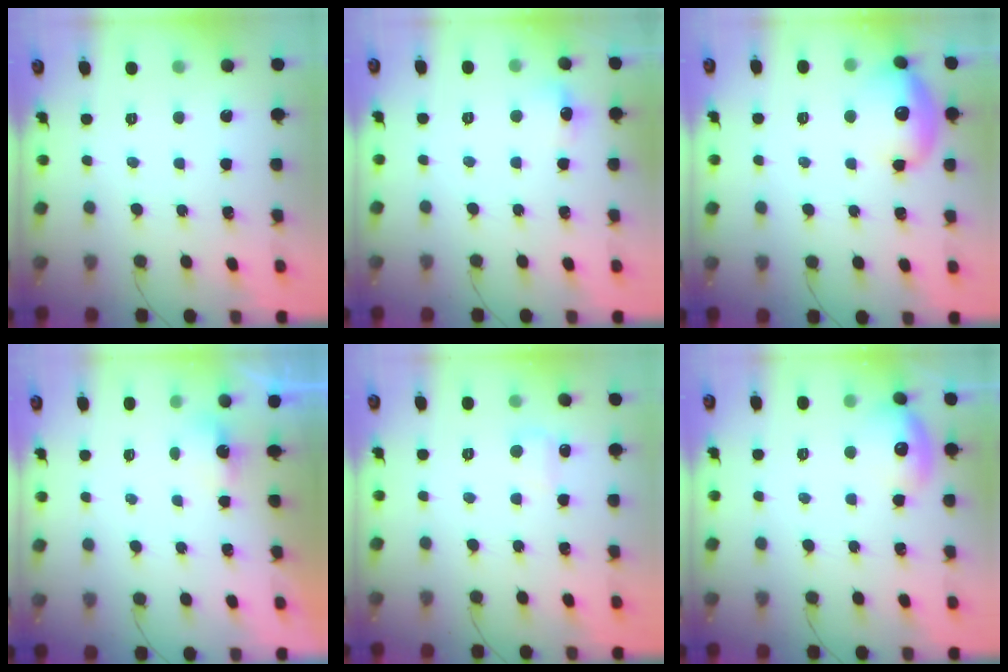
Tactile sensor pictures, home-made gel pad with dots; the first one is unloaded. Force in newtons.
{"total": 6.6, "press": 6.4, "slide": 1.8}
{"total": 12.8, "press": 12.6, "slide": 2.2}
{"total": 2.7, "press": 2.7, "slide": 0.7}
{"total": 5.9, "press": 5.7, "slide": 1.7}
{"total": 11.7, "press": 11.6, "slide": 1.2}